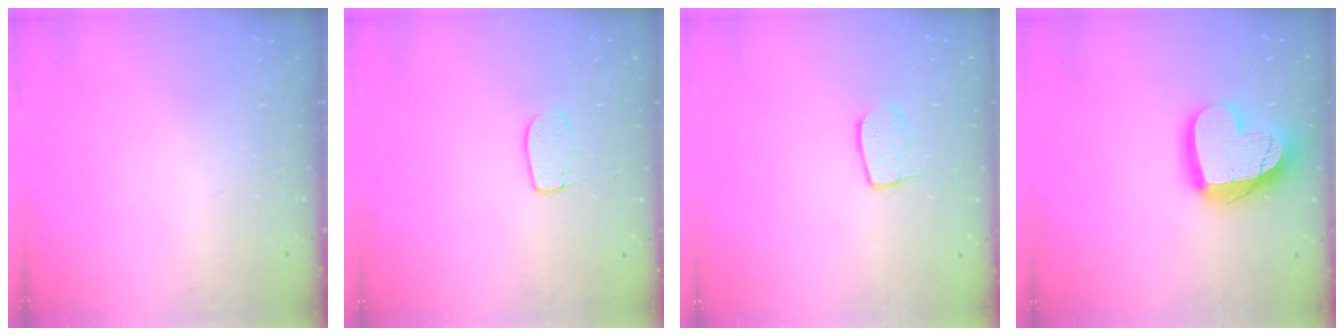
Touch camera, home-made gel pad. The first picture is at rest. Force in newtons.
{"total": 6.3, "press": 6.3, "slide": 0.1}
{"total": 5.5, "press": 5.5, "slide": 0.3}
{"total": 17.4, "press": 17.4, "slide": 1.6}